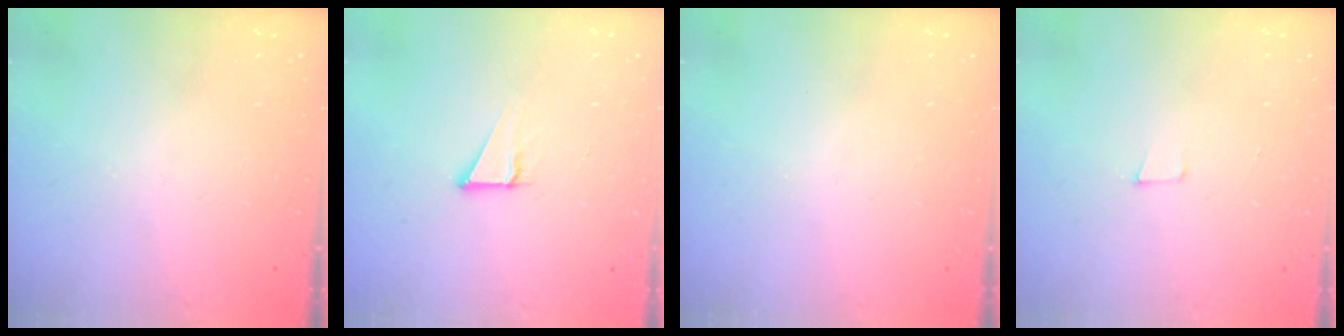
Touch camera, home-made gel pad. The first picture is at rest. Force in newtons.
{"total": 3.5, "press": 3.5, "slide": 0.2}
{"total": 0.0}
{"total": 3.3, "press": 2.0, "slide": 2.6}